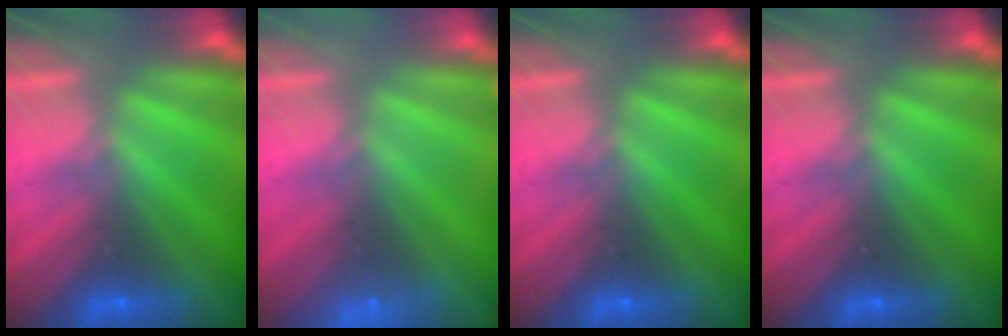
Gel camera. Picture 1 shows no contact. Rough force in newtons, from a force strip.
{"total": 2.2}
{"total": 0.0}
{"total": 0.0}